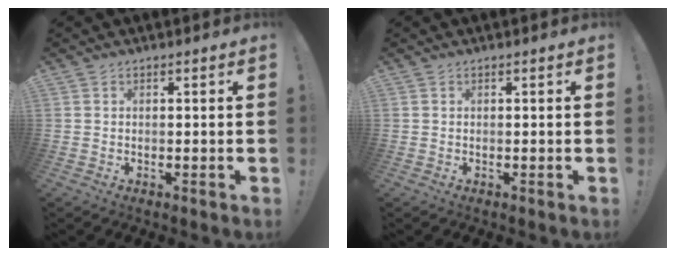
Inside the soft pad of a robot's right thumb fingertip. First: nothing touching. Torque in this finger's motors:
{"motor_torque": [0.00, 0.00, 0.00, 0.00, 0.04]}